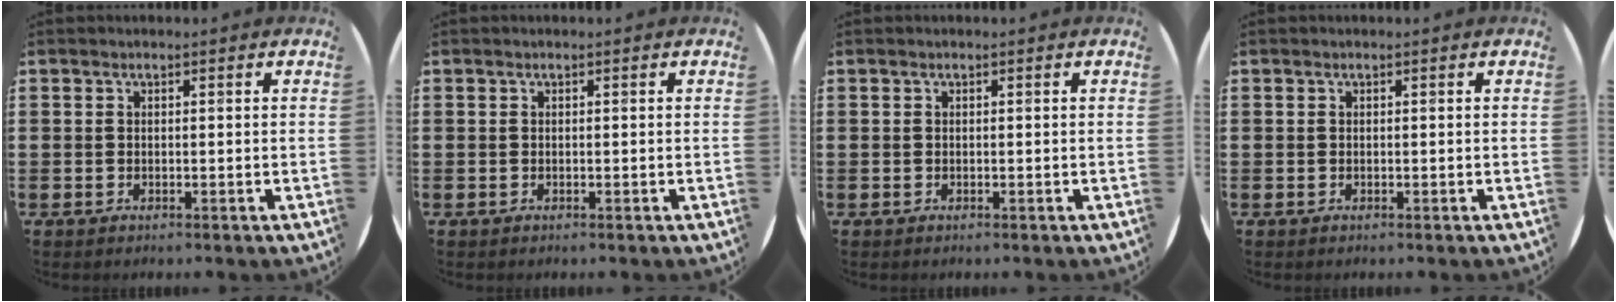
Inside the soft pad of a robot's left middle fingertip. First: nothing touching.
{"total": 0.0}
{"total": 0.0}
{"total": 0.0}